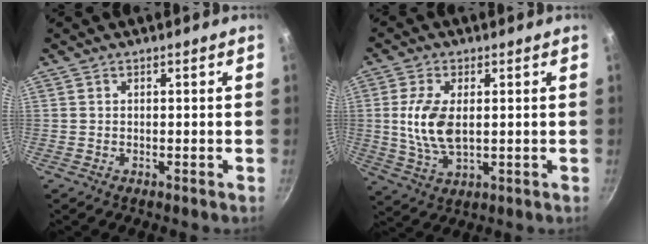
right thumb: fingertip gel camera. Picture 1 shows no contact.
{"total": 9.5, "force": [0.9, 4.9, 8.1], "torque": [-0.163, -0.006, 0.021]}